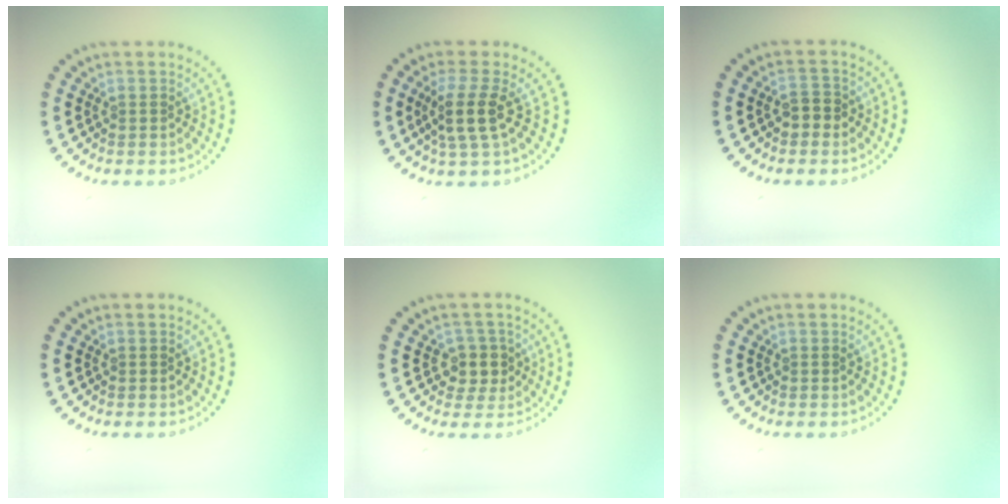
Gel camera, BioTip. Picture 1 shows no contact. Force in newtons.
{"total": 3.2, "press": 2.5, "slide": 1.9}
{"total": 1.8, "press": 1.8, "slide": 0.5}
{"total": 0.0}
{"total": 2.5, "press": 2.2, "slide": 1.1}
{"total": 0.0}